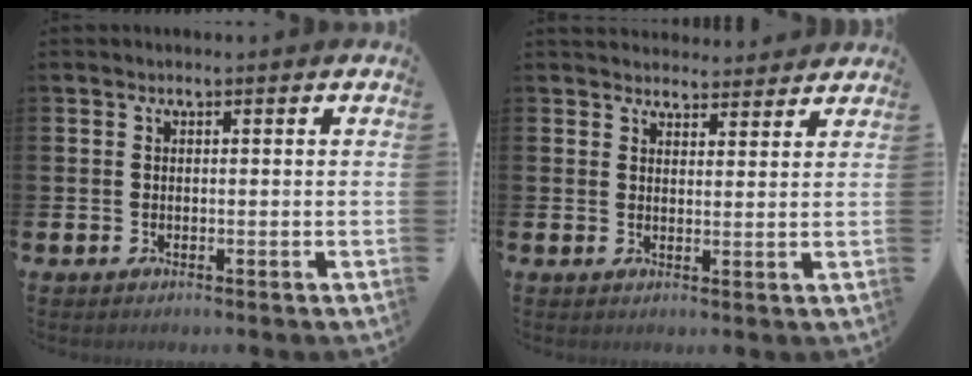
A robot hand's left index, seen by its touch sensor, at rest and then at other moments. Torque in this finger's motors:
{"motor_torque": [0.83, -1.31, 0.13, 0.10]}